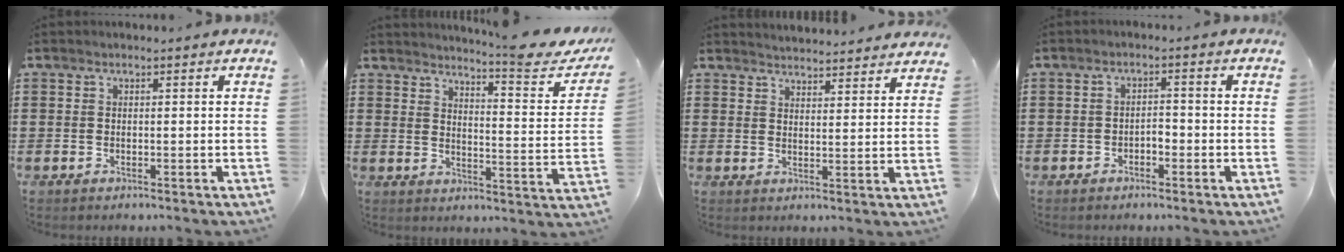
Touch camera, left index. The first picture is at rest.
{"total": 7.1, "force": [6.2, 0.3, 3.4], "torque": [-0.052, -0.044, 0.099]}
{"total": 3.4, "force": [3.4, -0.4, -0.3], "torque": [-0.006, -0.020, 0.061]}
{"total": 1.8, "force": [-1.2, 0.7, 1.1], "torque": [-0.026, 0.005, -0.027]}